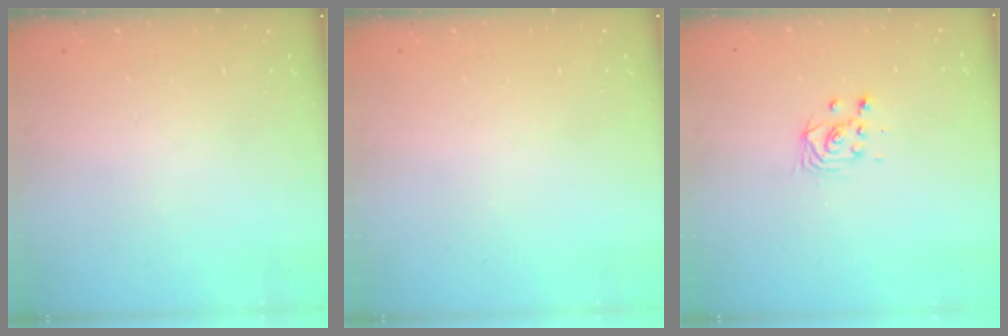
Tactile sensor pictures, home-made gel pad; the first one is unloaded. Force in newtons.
{"total": 0.0}
{"total": 3.1, "press": 3.1, "slide": 0.3}